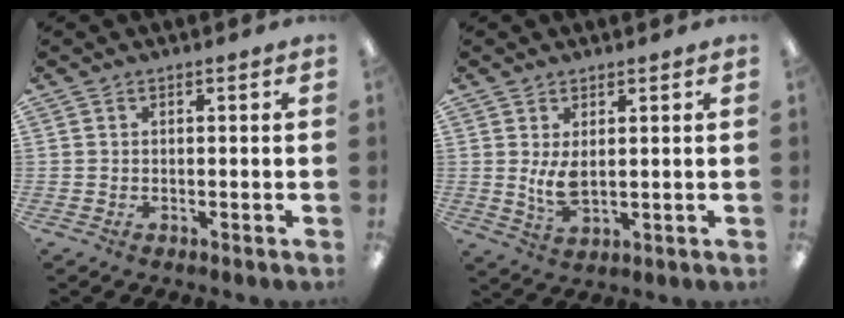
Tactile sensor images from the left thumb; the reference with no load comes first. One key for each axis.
{"total": 5.6, "fx": 1.3, "fy": 2.6, "fz": 4.8, "tx": -0.102, "ty": -0.008, "tz": 0.018}